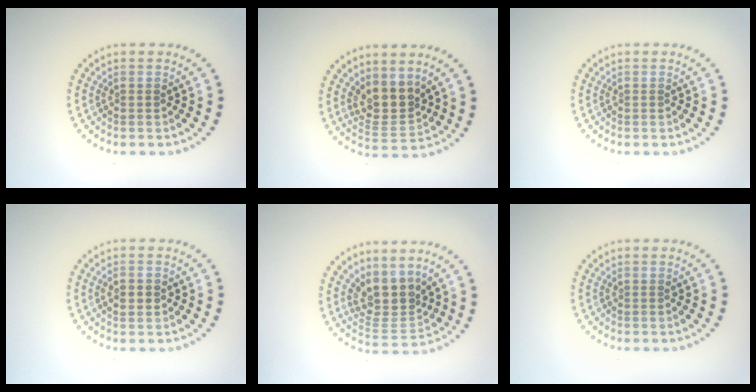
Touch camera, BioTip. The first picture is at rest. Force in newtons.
{"total": 3.4, "press": 2.7, "slide": 2.2}
{"total": 0.0}
{"total": 2.1, "press": 2.1, "slide": 0.1}
{"total": 4.0, "press": 3.2, "slide": 2.4}
{"total": 0.0}